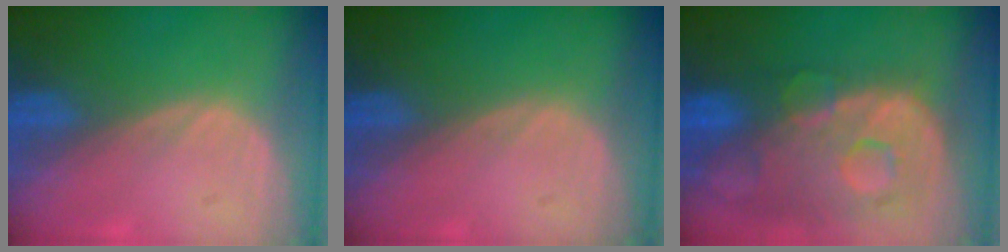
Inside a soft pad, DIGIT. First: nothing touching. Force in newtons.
{"total": 0.0}
{"total": 13.3, "press": 10.9, "slide": 7.6}